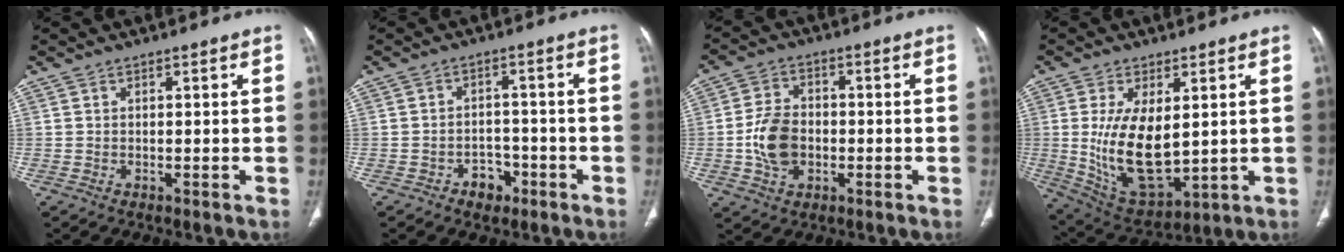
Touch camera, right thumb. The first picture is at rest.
{"total": 4.3, "force": [-2.5, 3.2, 1.6], "torque": [0.001, 0.026, -0.036]}
{"total": 8.7, "force": [-1.5, 6.3, 5.8], "torque": [-0.094, 0.012, -0.030]}
{"total": 15.2, "force": [1.2, 7.8, 13.0], "torque": [-0.224, -0.022, 0.043]}